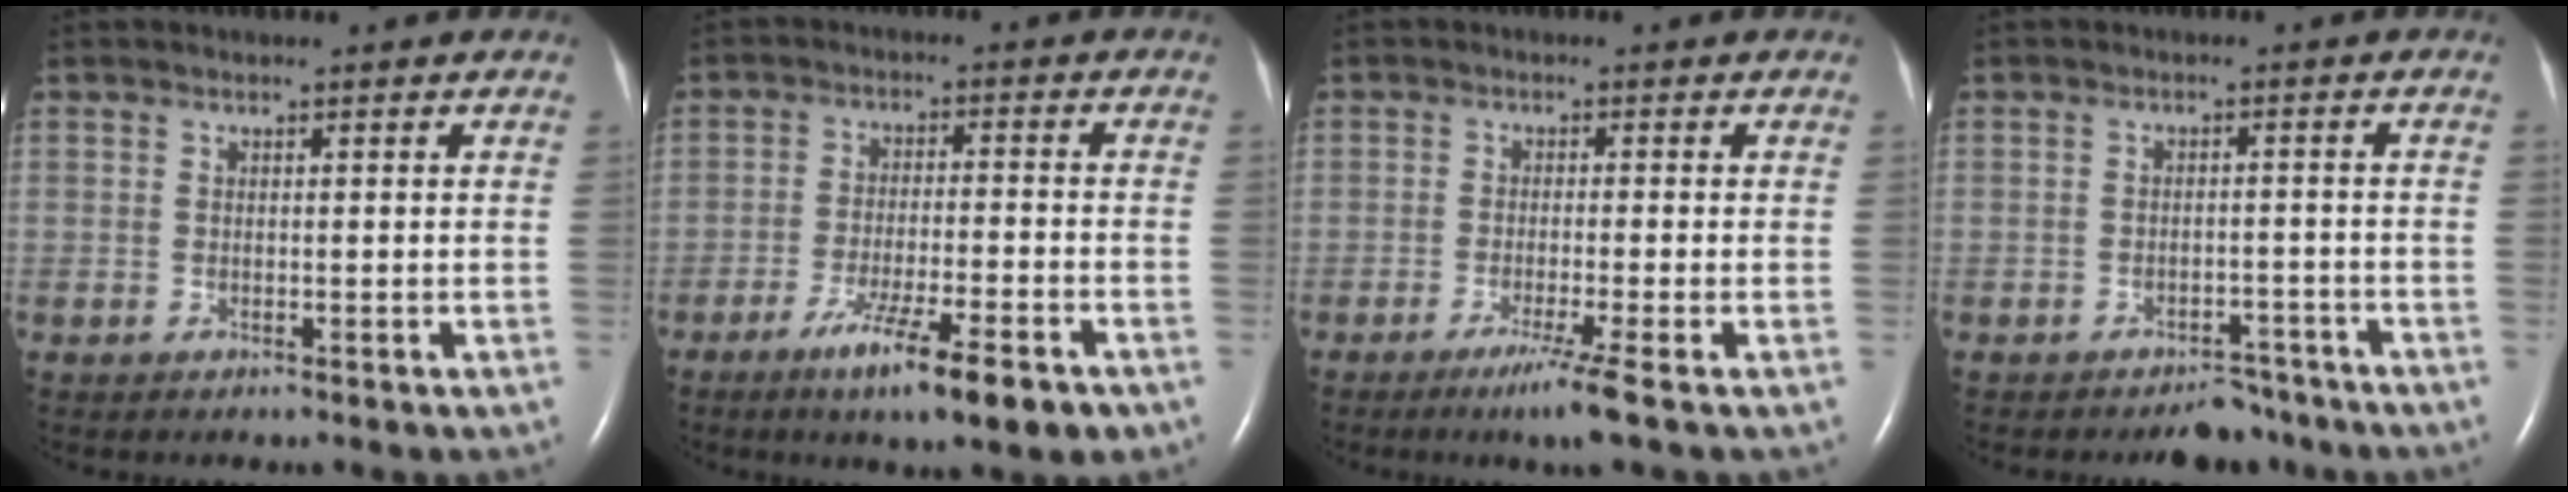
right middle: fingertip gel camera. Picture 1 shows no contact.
{"total": 10.6, "force": [-6.4, 0.8, 8.4], "torque": [-0.140, -0.022, -0.100]}
{"total": 4.4, "force": [-2.7, -1.2, 3.3], "torque": [-0.061, -0.016, -0.053]}
{"total": 4.2, "force": [-3.7, 1.9, 0.6], "torque": [-0.006, 0.011, -0.049]}